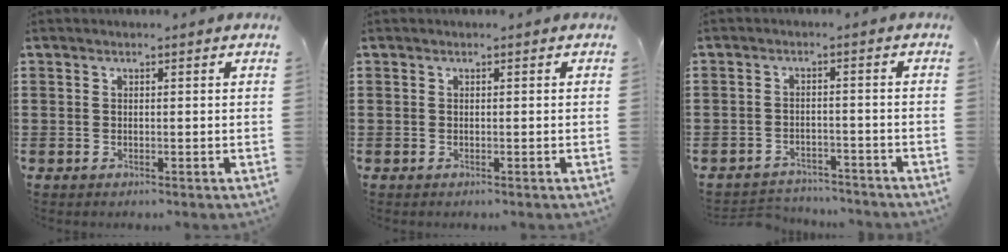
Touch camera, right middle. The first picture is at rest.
{"total": 0.0}
{"total": 2.9, "force": [-2.8, 0.5, -0.1], "torque": [-0.008, 0.000, -0.061]}